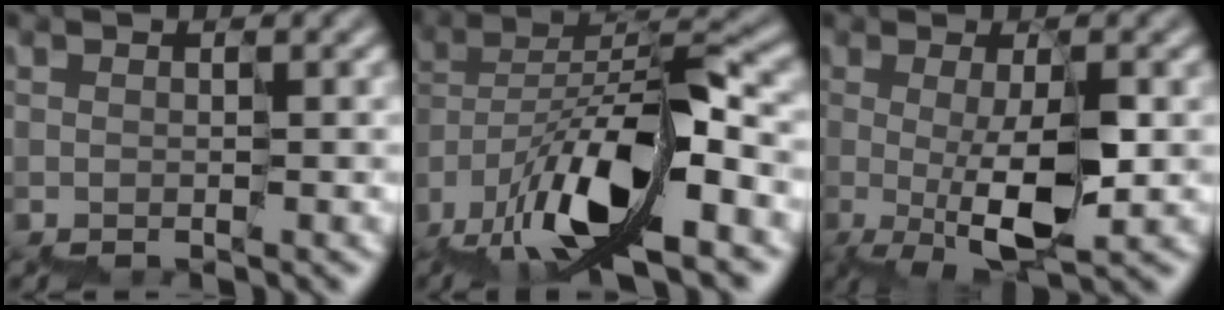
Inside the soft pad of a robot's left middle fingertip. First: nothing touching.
{"total": 12.0, "force": [-6.6, 4.4, 9.1], "torque": [-0.164, 0.005, -0.126]}
{"total": 5.1, "force": [-0.5, 1.1, 4.9], "torque": [-0.083, -0.003, -0.004]}